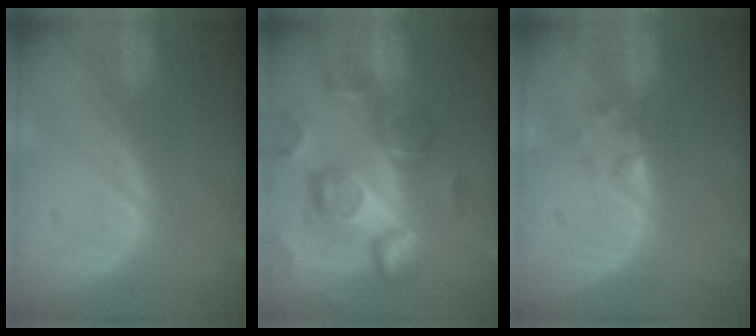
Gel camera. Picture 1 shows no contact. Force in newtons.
{"total": 12.3, "press": 10.7, "slide": 6.0}
{"total": 1.4, "press": 1.3, "slide": 0.2}